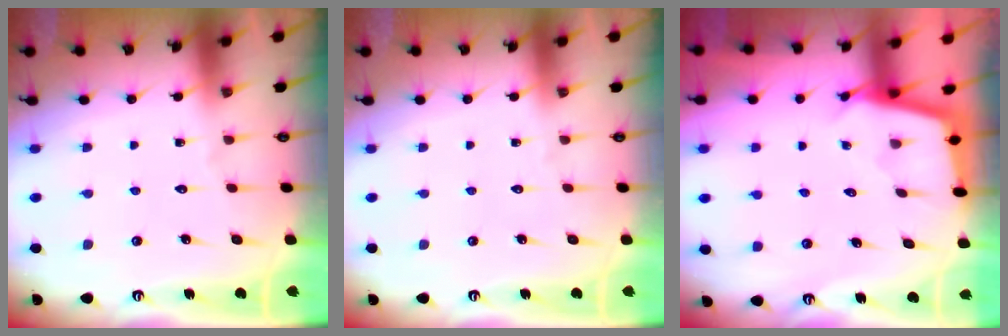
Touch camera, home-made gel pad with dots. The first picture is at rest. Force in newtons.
{"total": 0.0}
{"total": 2.3, "press": 2.3, "slide": 0.1}